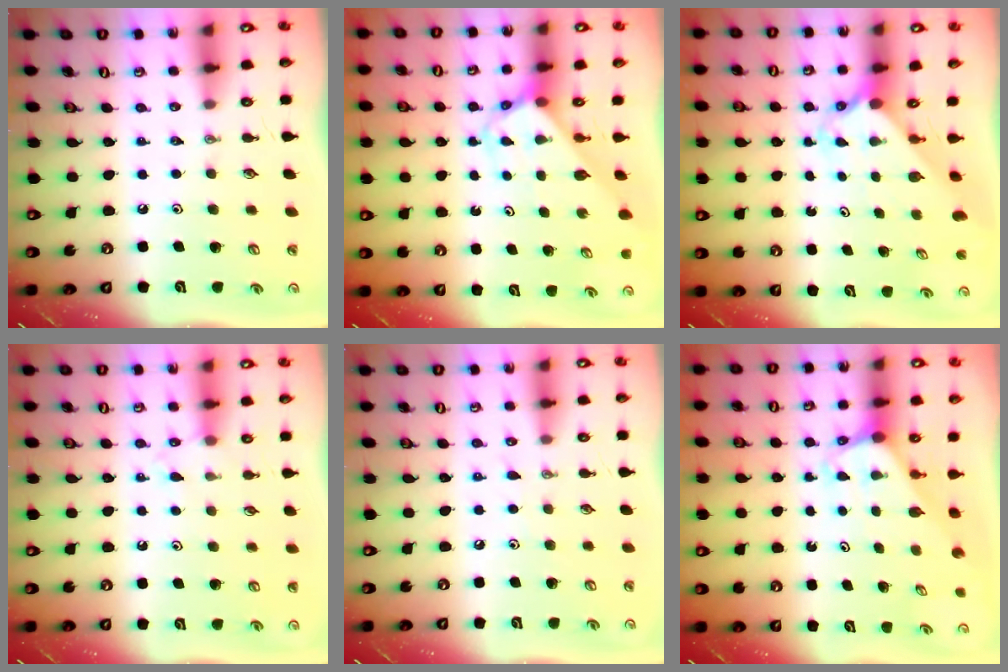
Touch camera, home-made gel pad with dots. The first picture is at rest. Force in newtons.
{"total": 3.3, "press": 3.3, "slide": 0.1}
{"total": 2.2, "press": 2.2, "slide": 0.2}
{"total": 5.5, "press": 5.5, "slide": 0.7}
{"total": 4.9, "press": 4.9, "slide": 0.6}
{"total": 2.2, "press": 2.2, "slide": 0.1}